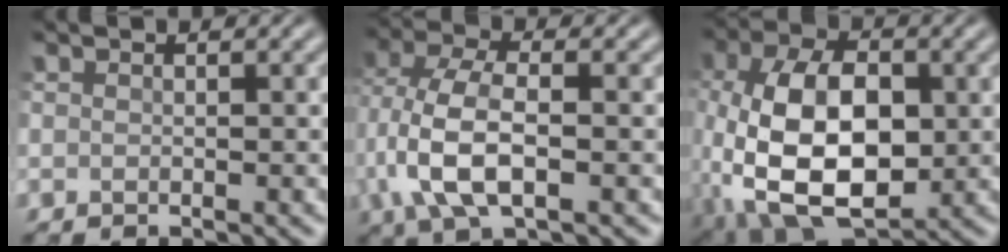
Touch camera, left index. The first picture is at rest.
{"total": 7.6, "force": [-1.1, 3.7, 6.5], "torque": [-0.146, 0.011, -0.027]}
{"total": 13.4, "force": [-1.8, 7.9, 10.6], "torque": [-0.224, -0.012, -0.033]}